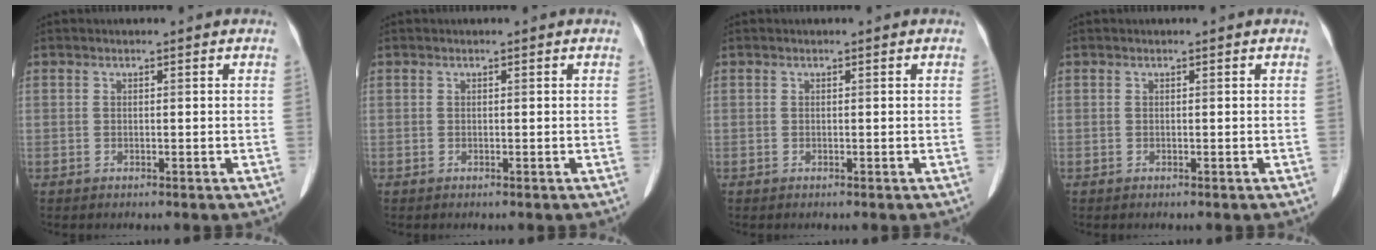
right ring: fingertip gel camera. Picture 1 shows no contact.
{"total": 0.0}
{"total": 0.0}
{"total": 0.0}